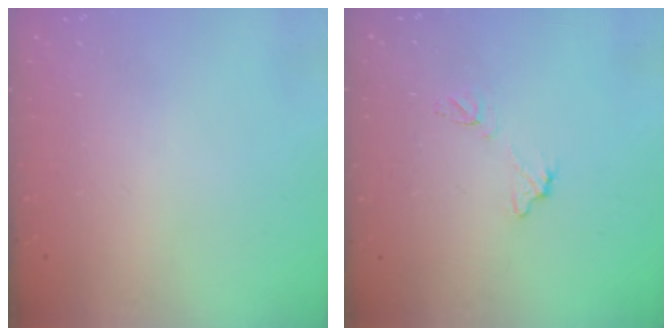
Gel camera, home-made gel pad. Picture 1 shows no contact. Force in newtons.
{"total": 7.1, "press": 7.1, "slide": 0.5}